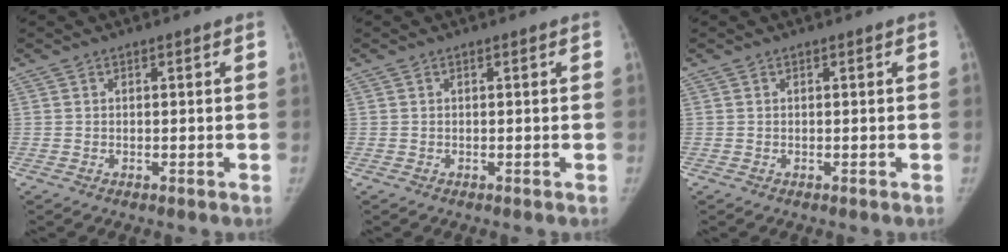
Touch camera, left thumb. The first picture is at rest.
{"total": 0.0}
{"total": 0.0}